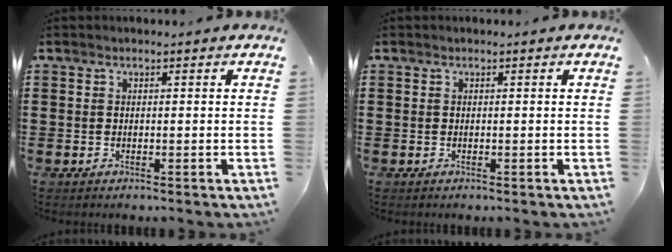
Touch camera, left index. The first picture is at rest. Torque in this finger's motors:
{"motor_torque": [0.00, 0.00, 0.00, 0.00]}